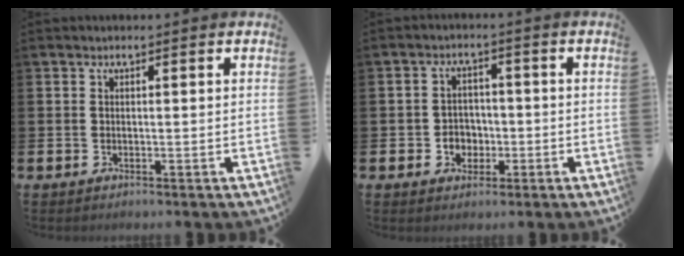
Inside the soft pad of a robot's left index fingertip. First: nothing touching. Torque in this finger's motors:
{"motor_torque": [0.69, 0.25, 0.05, 0.05]}